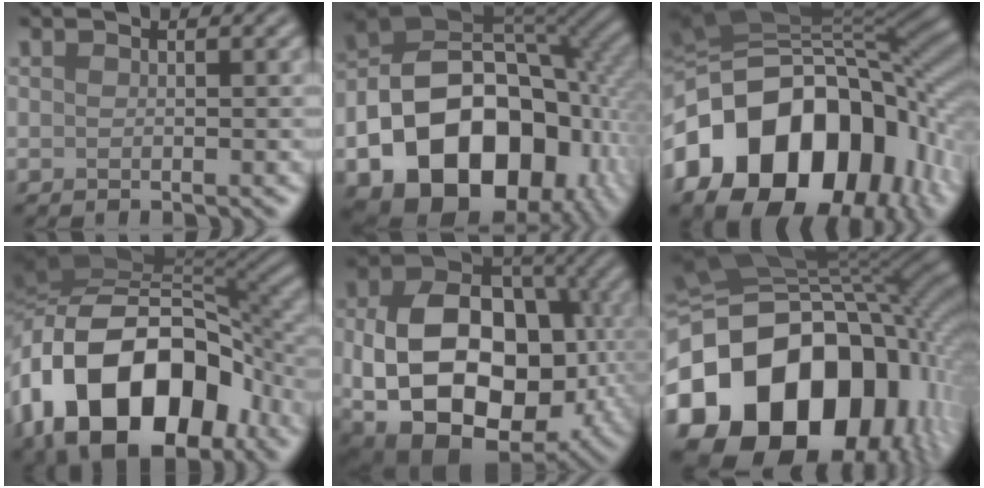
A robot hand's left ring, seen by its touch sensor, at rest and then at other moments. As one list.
[{"total": 19.7, "force": [-7.6, 13.8, 11.9], "torque": [-0.180, -0.005, -0.131]}, {"total": 17.9, "force": [-5.0, 12.6, 11.8], "torque": [-0.197, -0.002, -0.082]}, {"total": 17.6, "force": [-7.0, 11.1, 11.7], "torque": [-0.204, -0.002, -0.123]}, {"total": 17.3, "force": [-3.0, 11.8, 12.3], "torque": [-0.169, -0.015, -0.035]}, {"total": 21.0, "force": [-5.9, 15.4, 13.0], "torque": [-0.268, 0.004, -0.110]}]